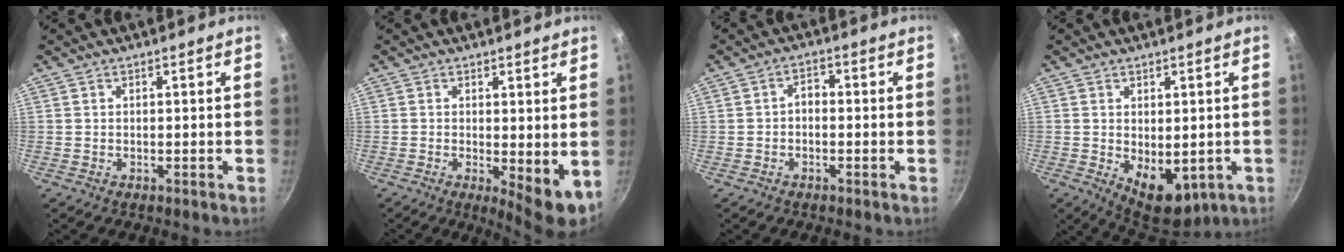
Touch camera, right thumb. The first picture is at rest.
{"total": 6.3, "force": [0.0, 2.3, 5.9], "torque": [-0.078, -0.014, 0.004]}
{"total": 2.4, "force": [-0.7, 1.6, 1.7], "torque": [-0.021, 0.017, -0.015]}
{"total": 8.6, "force": [-1.1, 5.1, 6.8], "torque": [-0.076, -0.016, 0.001]}